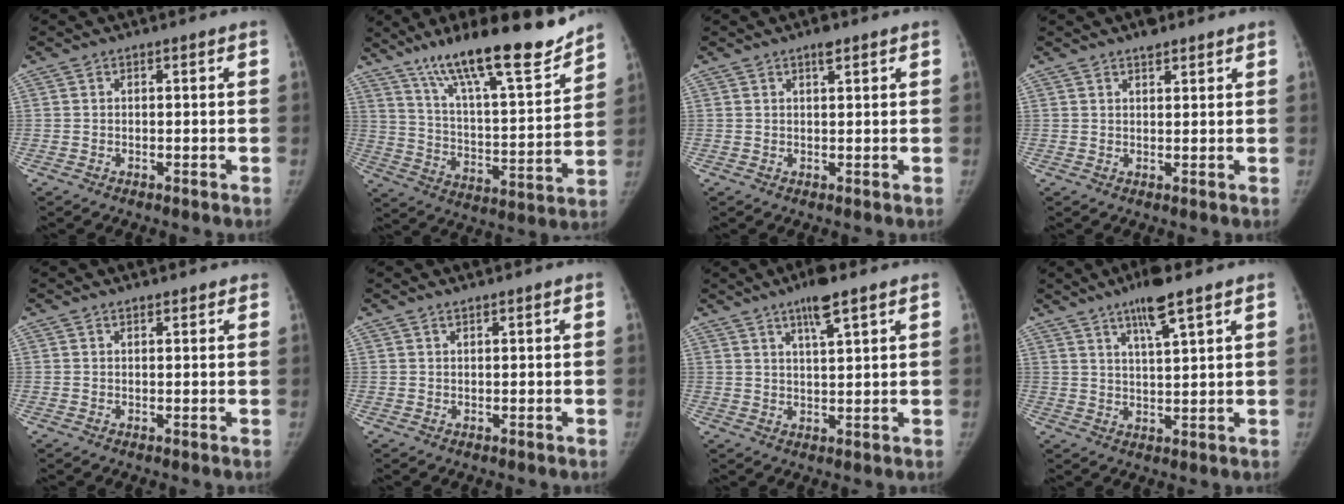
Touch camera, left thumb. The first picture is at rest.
{"total": 22.9, "force": [17.4, 4.3, 14.3], "torque": [-0.206, -0.087, 0.291]}
{"total": 2.0, "force": [1.3, 0.6, 1.3], "torque": [-0.017, -0.006, 0.020]}
{"total": 2.8, "force": [2.2, 1.1, 1.3], "torque": [-0.010, -0.012, 0.030]}
{"total": 1.7, "force": [1.4, 0.7, 0.6], "torque": [0.000, -0.005, 0.017]}
{"total": 1.0, "force": [0.8, 0.1, 0.5], "torque": [-0.007, -0.002, 0.017]}
{"total": 6.3, "force": [4.0, 1.0, 4.7], "torque": [-0.080, -0.018, 0.068]}
{"total": 7.6, "force": [4.9, 1.0, 5.8], "torque": [-0.103, -0.023, 0.086]}